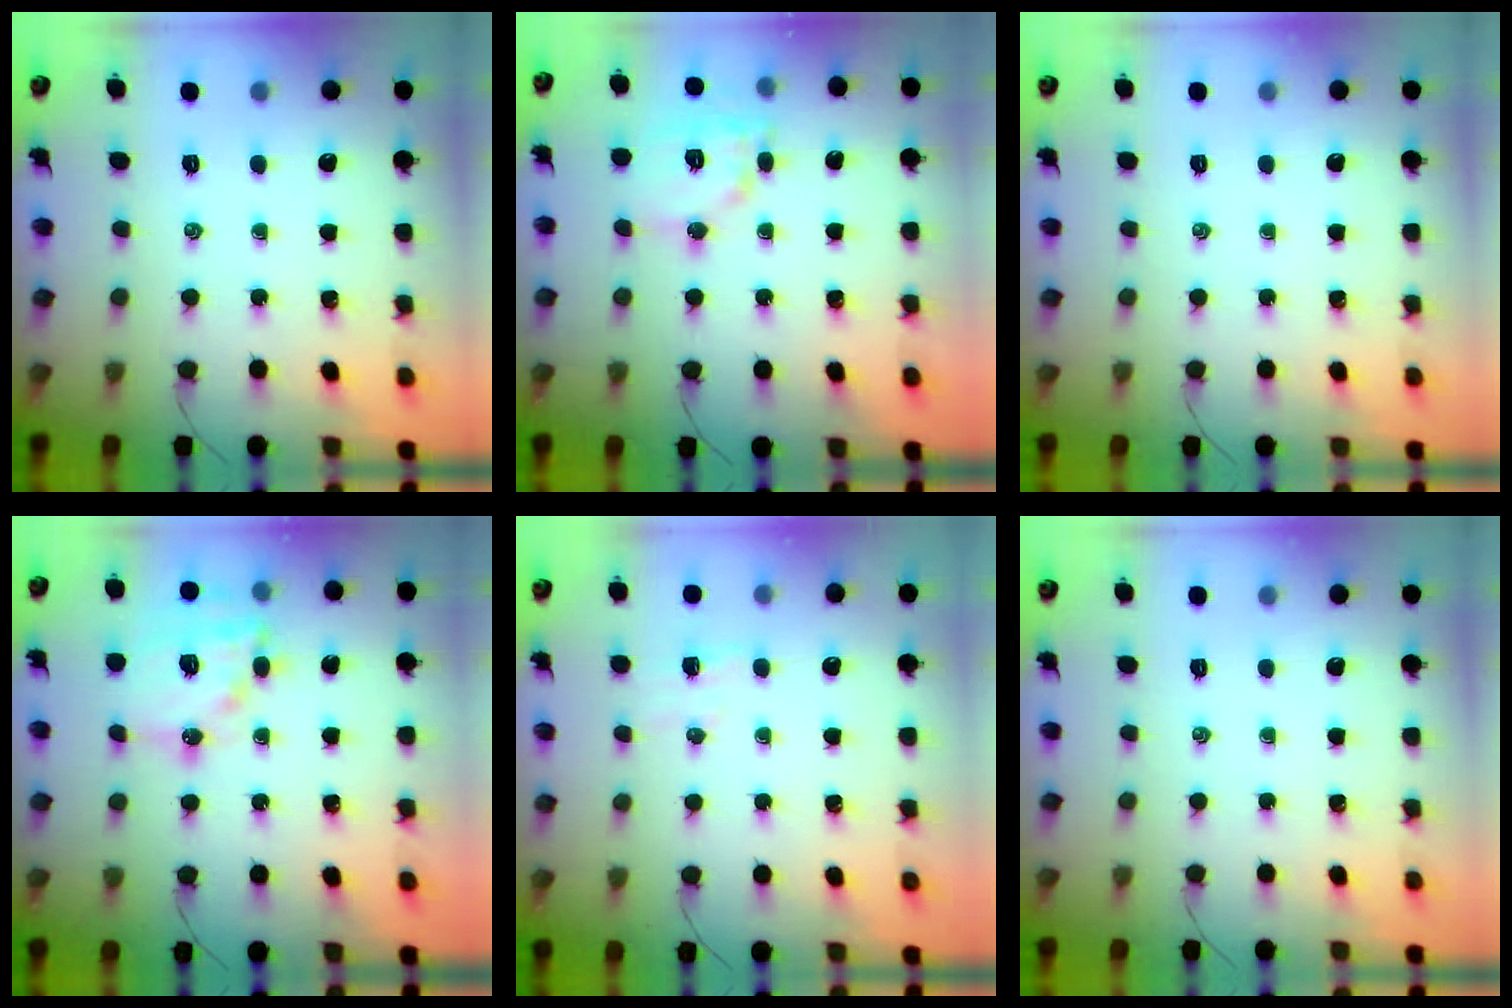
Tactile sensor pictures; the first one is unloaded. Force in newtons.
{"total": 12.9, "press": 12.9, "slide": 0.7}
{"total": 0.0}
{"total": 16.3, "press": 16.0, "slide": 2.9}
{"total": 3.0, "press": 2.9, "slide": 0.7}
{"total": 0.0}